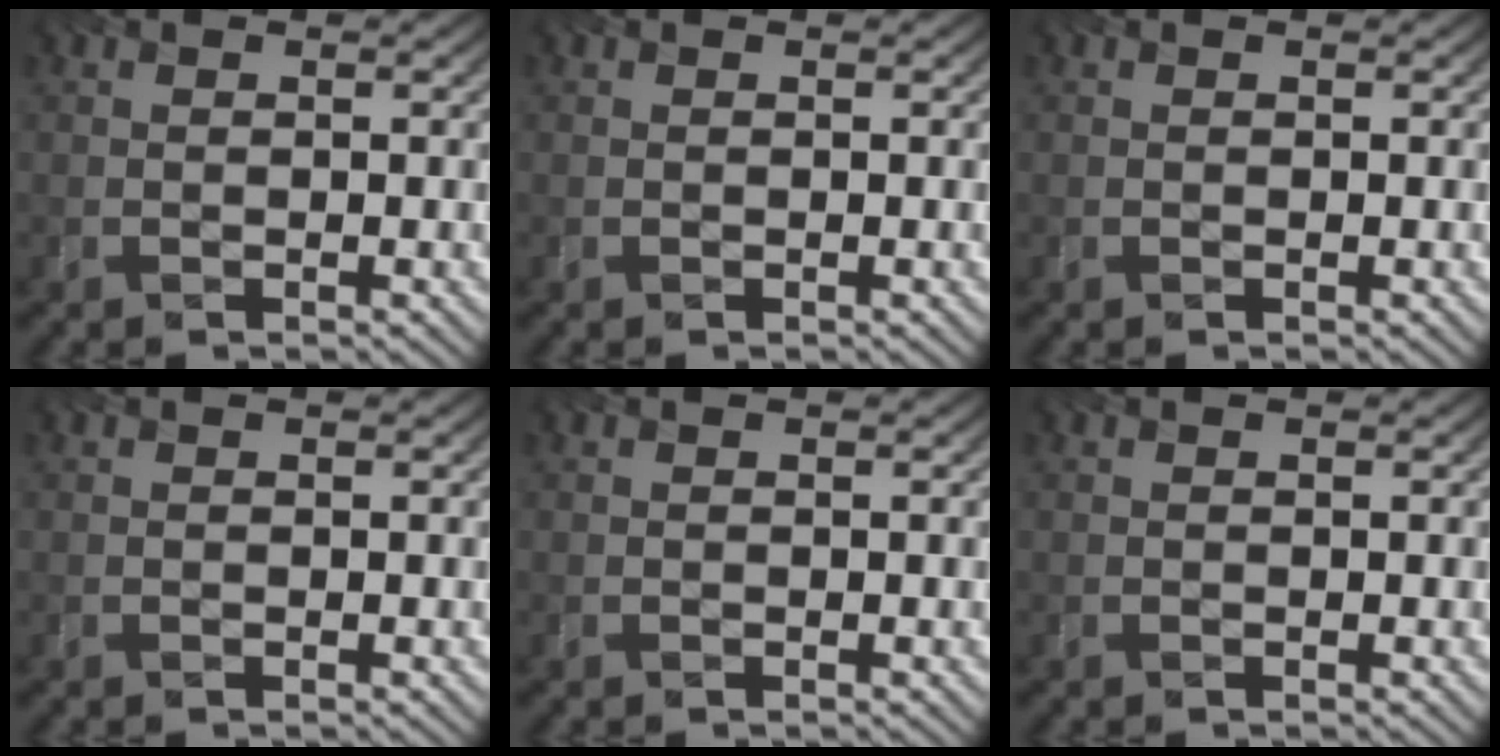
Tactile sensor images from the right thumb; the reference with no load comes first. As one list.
[{"total": 0.0}, {"total": 0.0}, {"total": 0.0}, {"total": 0.0}, {"total": 0.0}]